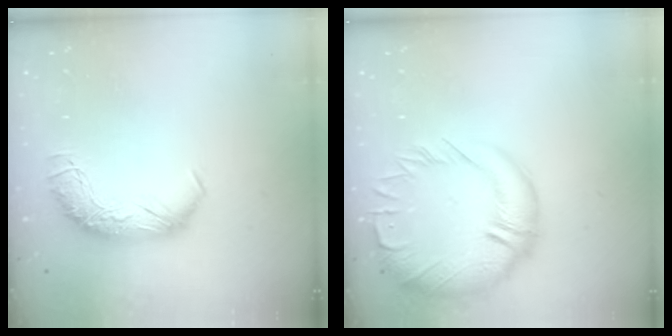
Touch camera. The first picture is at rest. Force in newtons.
{"total": 6.0, "press": 4.8, "slide": 3.6}